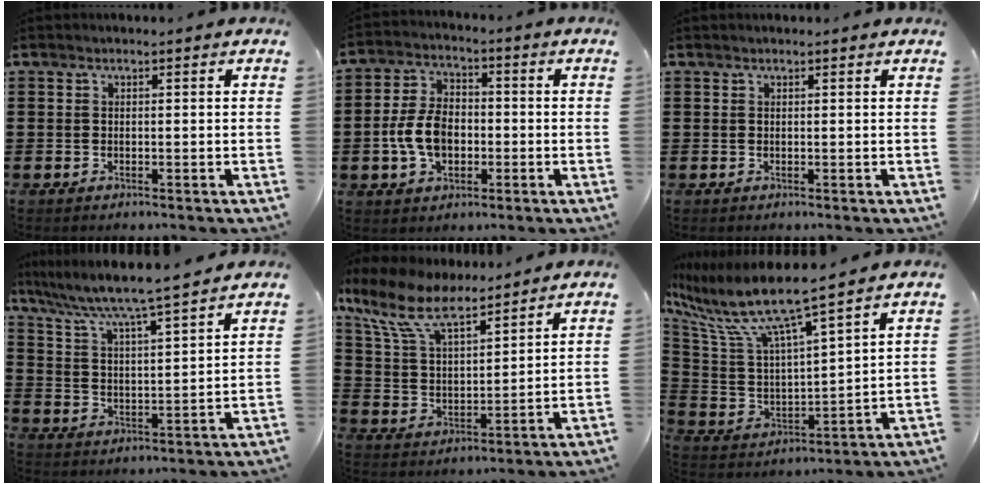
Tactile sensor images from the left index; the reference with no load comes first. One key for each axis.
{"total": 7.8, "fx": -1.7, "fy": 5.0, "fz": 5.6, "tx": -0.135, "ty": 0.004, "tz": -0.039}
{"total": 0.0}
{"total": 5.3, "fx": 4.8, "fy": -0.6, "fz": 2.2, "tx": -0.067, "ty": -0.039, "tz": 0.073}
{"total": 10.3, "fx": 8.0, "fy": 3.3, "fz": 5.5, "tx": -0.137, "ty": -0.027, "tz": 0.146}
{"total": 9.2, "fx": 7.2, "fy": 1.0, "fz": 5.6, "tx": -0.143, "ty": -0.054, "tz": 0.118}